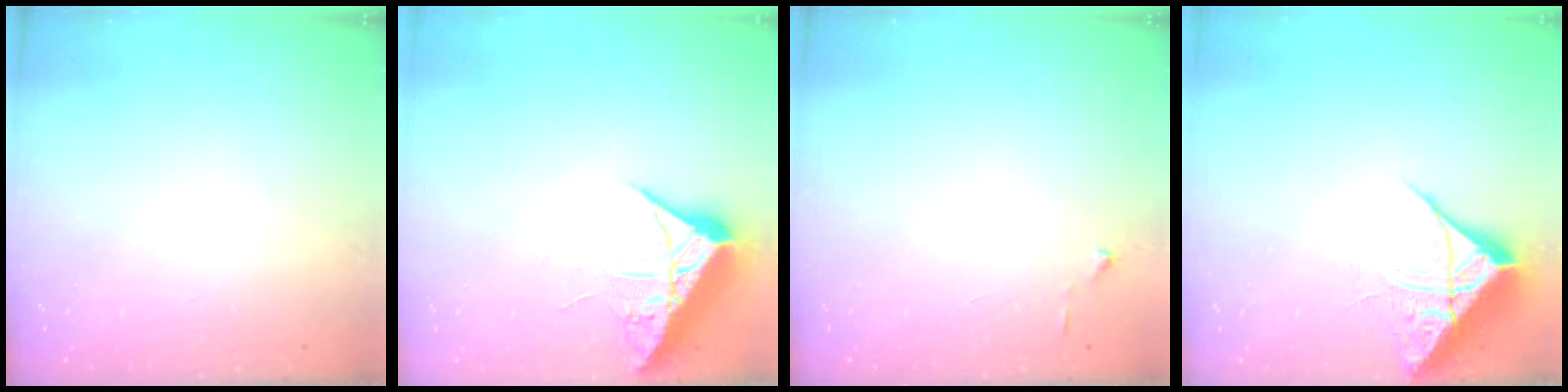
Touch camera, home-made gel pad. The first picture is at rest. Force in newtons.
{"total": 7.2, "press": 7.2, "slide": 0.8}
{"total": 3.0, "press": 2.9, "slide": 0.4}
{"total": 7.3, "press": 7.2, "slide": 0.3}